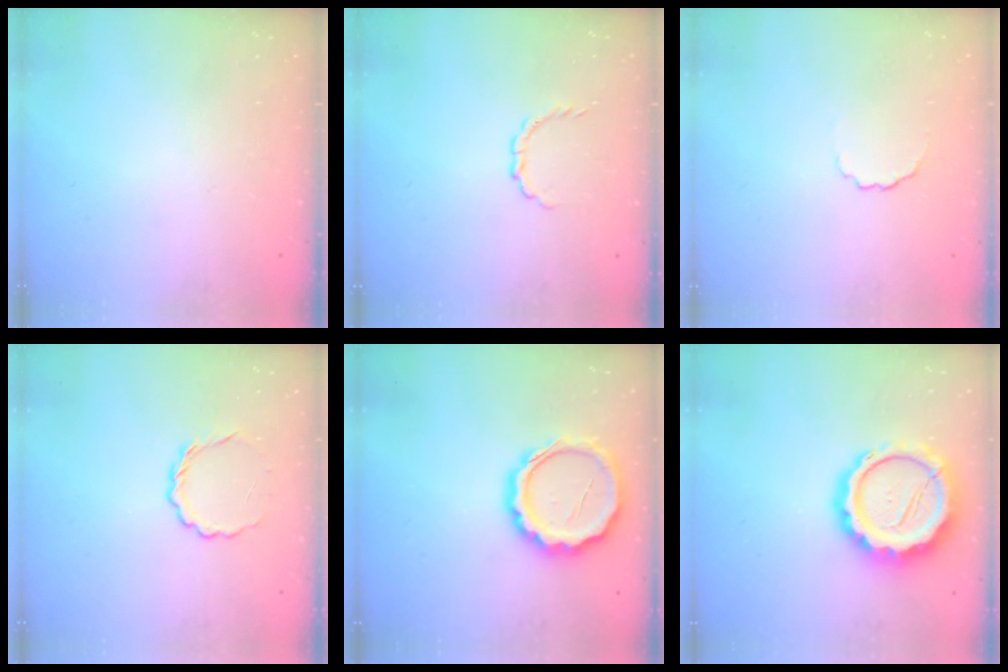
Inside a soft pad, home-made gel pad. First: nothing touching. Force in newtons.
{"total": 3.1, "press": 3.1, "slide": 0.5}
{"total": 2.9, "press": 2.7, "slide": 1.0}
{"total": 3.9, "press": 3.7, "slide": 1.3}
{"total": 13.5, "press": 13.4, "slide": 1.8}
{"total": 16.7, "press": 16.5, "slide": 2.9}